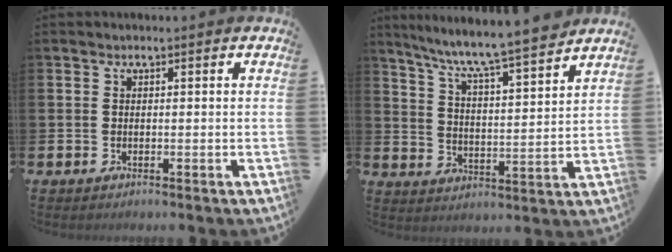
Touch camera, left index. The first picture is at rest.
{"total": 8.0, "force": [7.6, -0.3, 2.6], "torque": [-0.084, -0.061, 0.129]}